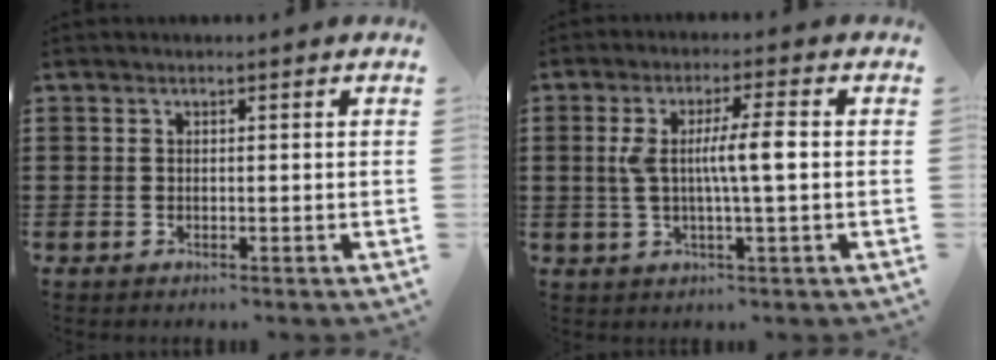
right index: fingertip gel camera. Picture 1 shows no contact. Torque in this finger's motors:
{"motor_torque": [0.52, -0.13, 0.31, 0.13]}